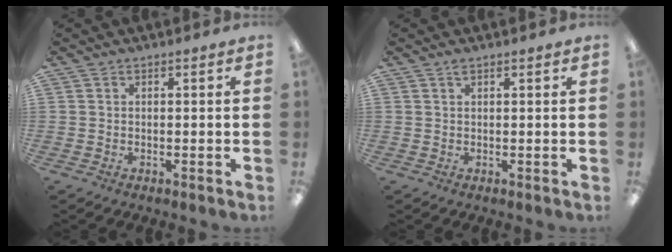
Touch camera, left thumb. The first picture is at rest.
{"total": 0.8, "force": [0.6, 0.2, 0.5], "torque": [-0.011, 0.002, 0.010]}